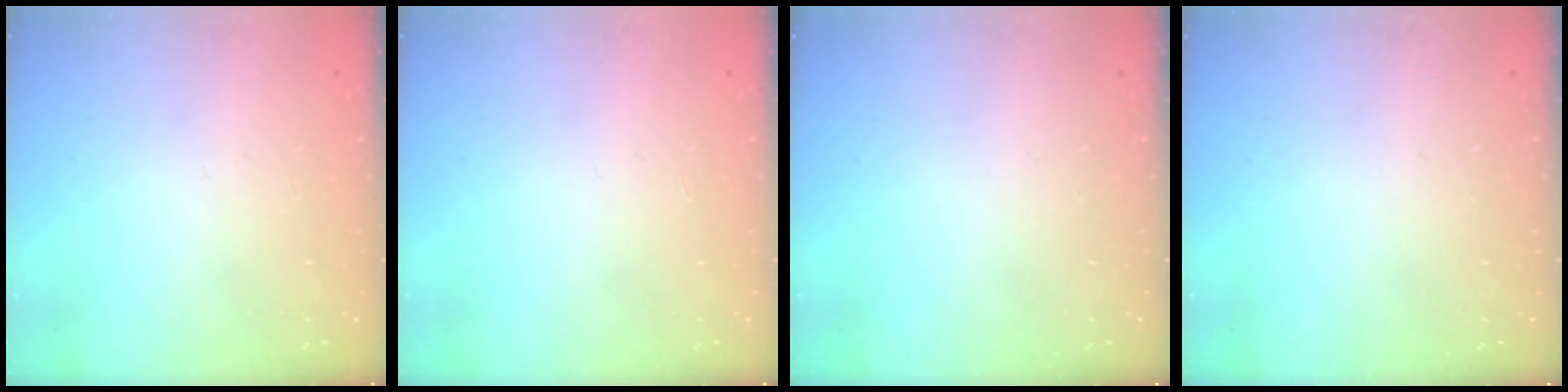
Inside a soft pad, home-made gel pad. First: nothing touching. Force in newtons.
{"total": 0.0}
{"total": 0.0}
{"total": 0.0}